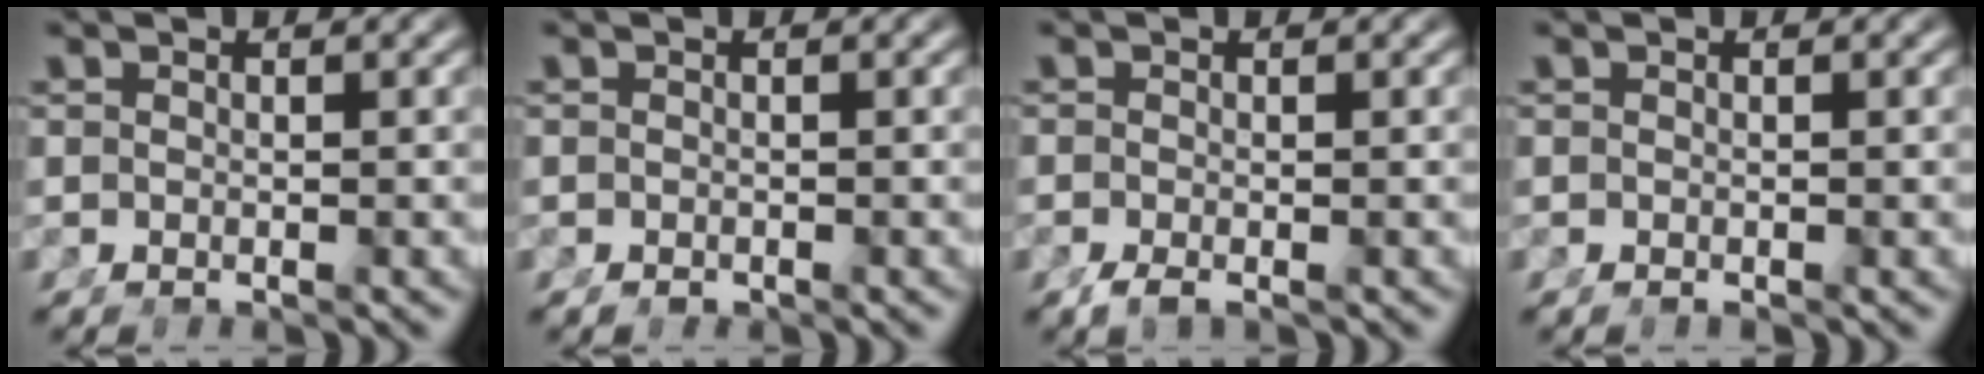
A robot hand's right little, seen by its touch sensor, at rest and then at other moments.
{"total": 0.6, "force": [-0.5, -0.1, 0.1], "torque": [-0.003, -0.008, -0.005]}
{"total": 1.2, "force": [-1.0, 0.1, 0.7], "torque": [-0.010, -0.008, -0.012]}
{"total": 0.0}